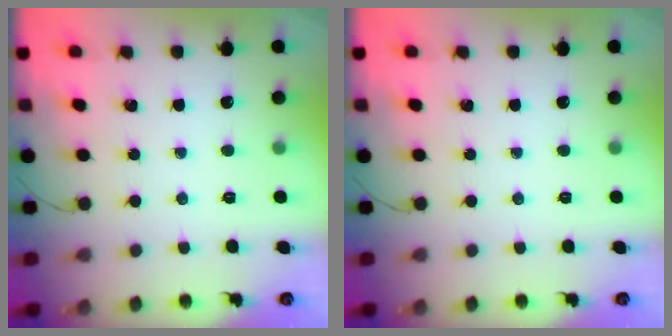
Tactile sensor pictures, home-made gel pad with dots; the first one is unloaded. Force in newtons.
{"total": 0.0}